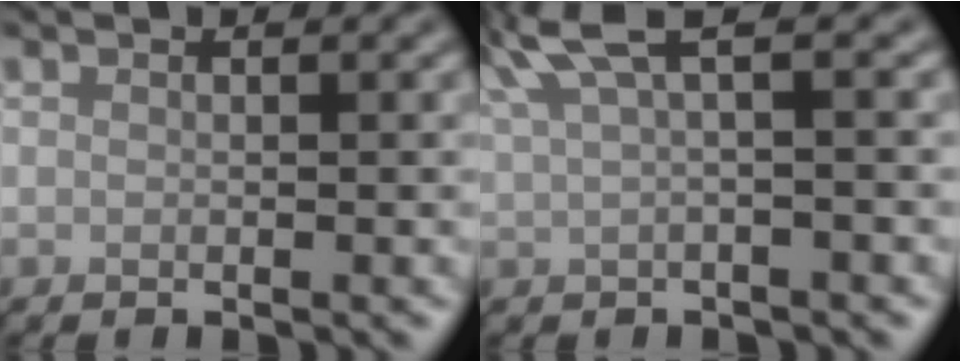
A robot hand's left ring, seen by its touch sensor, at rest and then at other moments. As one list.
[{"total": 4.7, "force": [2.6, 1.1, 3.8], "torque": [-0.068, 0.023, 0.045]}]